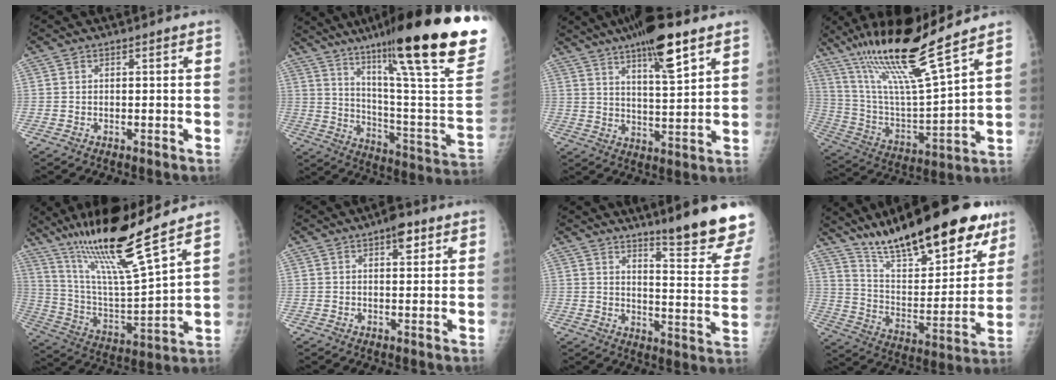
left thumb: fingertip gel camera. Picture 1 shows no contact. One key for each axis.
{"total": 31.3, "fx": 19.8, "fy": 2.5, "fz": 24.0, "tx": -0.317, "ty": -0.086, "tz": 0.300}
{"total": 13.7, "fx": 8.4, "fy": 3.1, "fz": 10.4, "tx": -0.157, "ty": -0.034, "tz": 0.135}
{"total": 20.5, "fx": 14.8, "fy": 1.4, "fz": 14.1, "tx": -0.245, "ty": -0.064, "tz": 0.279}
{"total": 20.3, "fx": 14.8, "fy": 1.1, "fz": 13.7, "tx": -0.231, "ty": -0.068, "tz": 0.277}
{"total": 4.1, "fx": 2.1, "fy": 1.8, "fz": 3.0, "tx": -0.028, "ty": -0.005, "tz": 0.026}
{"total": 16.8, "fx": 12.8, "fy": 1.4, "fz": 10.9, "tx": -0.113, "ty": -0.108, "tz": 0.170}
{"total": 28.2, "fx": 19.7, "fy": 9.1, "fz": 17.9, "tx": -0.242, "ty": -0.065, "tz": 0.316}